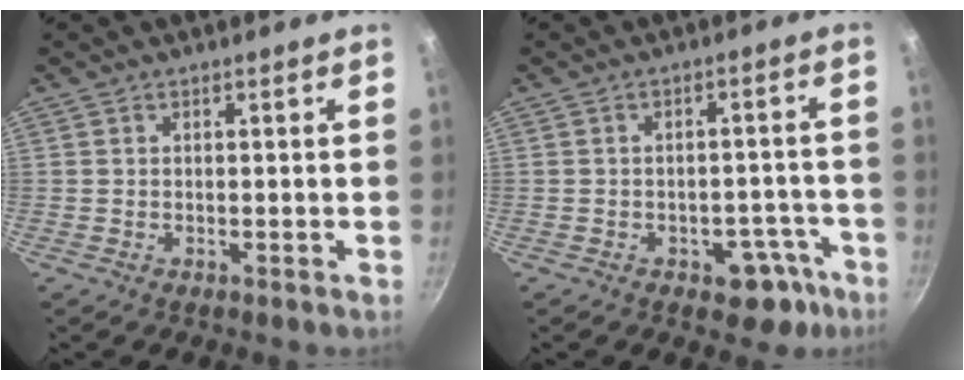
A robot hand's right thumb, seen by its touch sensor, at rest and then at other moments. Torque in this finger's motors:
{"motor_torque": [2.60, 2.30, 0.43, -1.02, 0.01]}